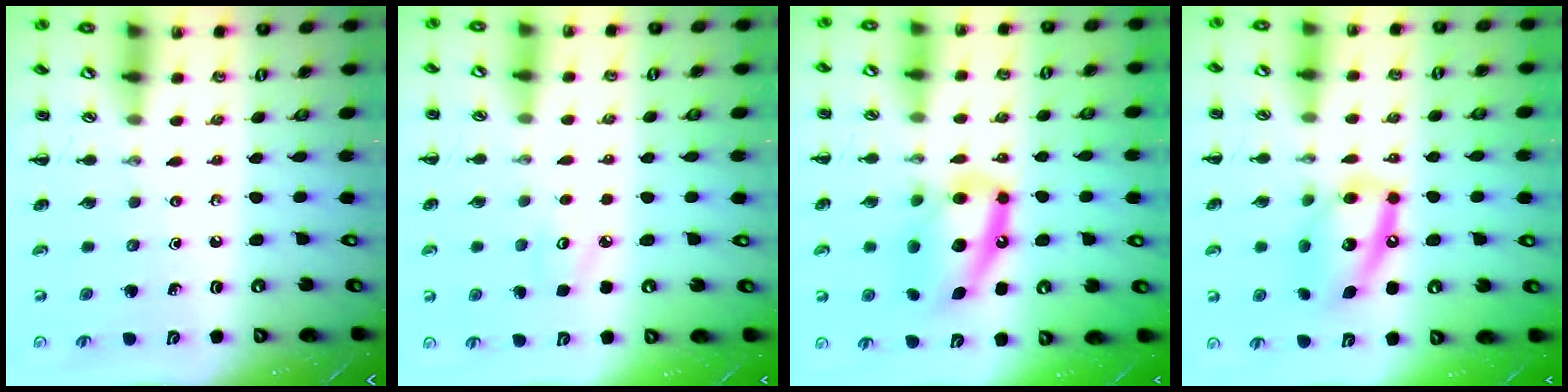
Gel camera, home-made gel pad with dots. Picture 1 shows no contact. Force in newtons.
{"total": 2.9, "press": 2.8, "slide": 0.7}
{"total": 13.5, "press": 13.1, "slide": 3.4}
{"total": 14.4, "press": 14.1, "slide": 2.8}